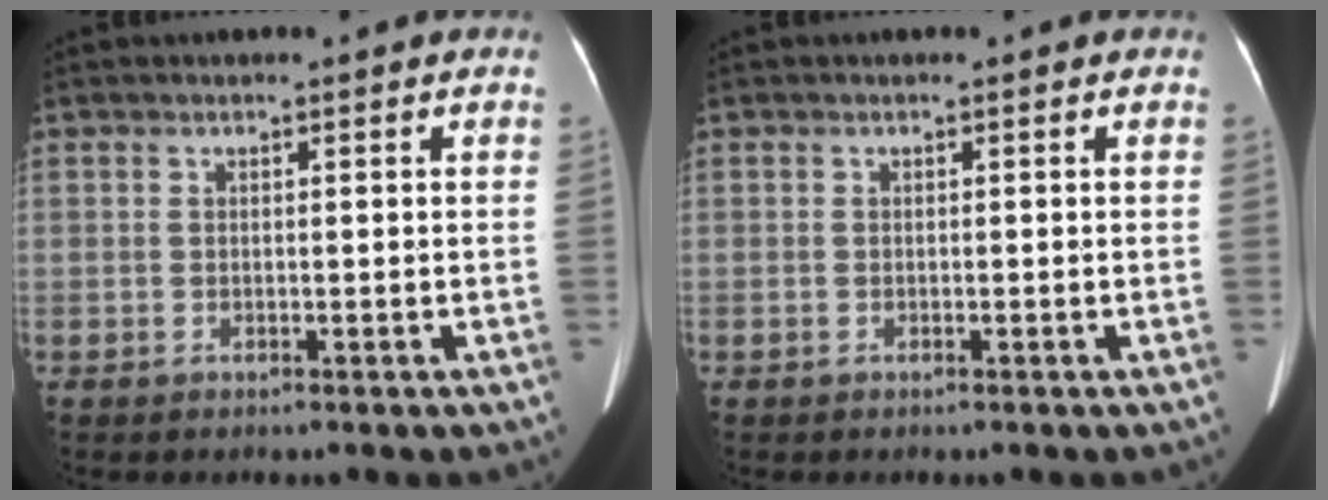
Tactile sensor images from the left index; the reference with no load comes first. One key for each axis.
{"total": 0.0}